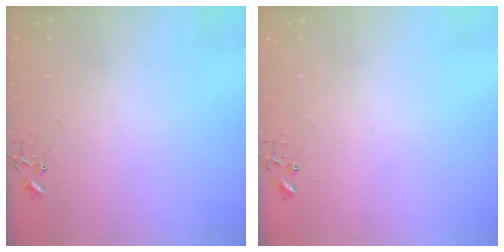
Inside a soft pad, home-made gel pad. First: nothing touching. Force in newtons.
{"total": 0.0}